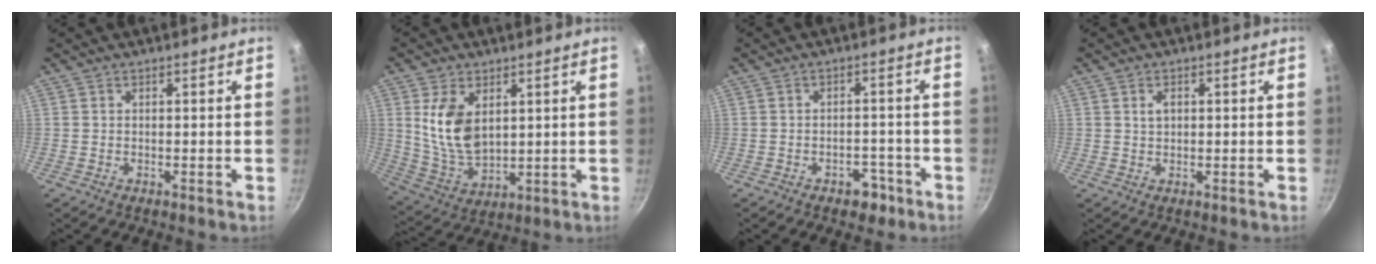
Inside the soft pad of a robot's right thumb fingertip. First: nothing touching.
{"total": 11.5, "force": [3.2, 6.8, 8.7], "torque": [-0.152, -0.020, 0.078]}
{"total": 4.2, "force": [-2.6, 2.6, 2.1], "torque": [-0.009, 0.023, -0.033]}
{"total": 1.8, "force": [0.5, 1.2, 1.3], "torque": [-0.019, -0.001, 0.009]}